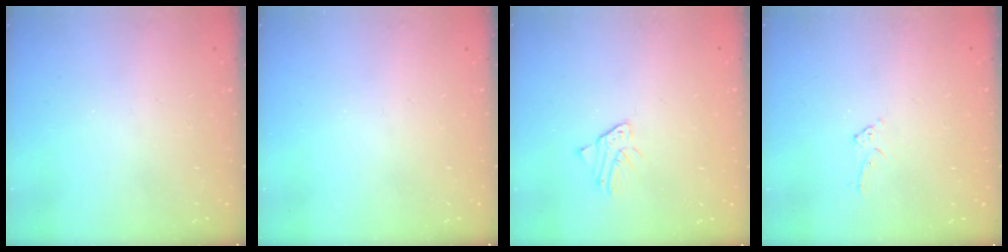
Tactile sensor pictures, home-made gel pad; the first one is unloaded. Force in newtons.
{"total": 0.0}
{"total": 1.5, "press": 1.5, "slide": 0.2}
{"total": 4.8, "press": 4.8, "slide": 0.5}